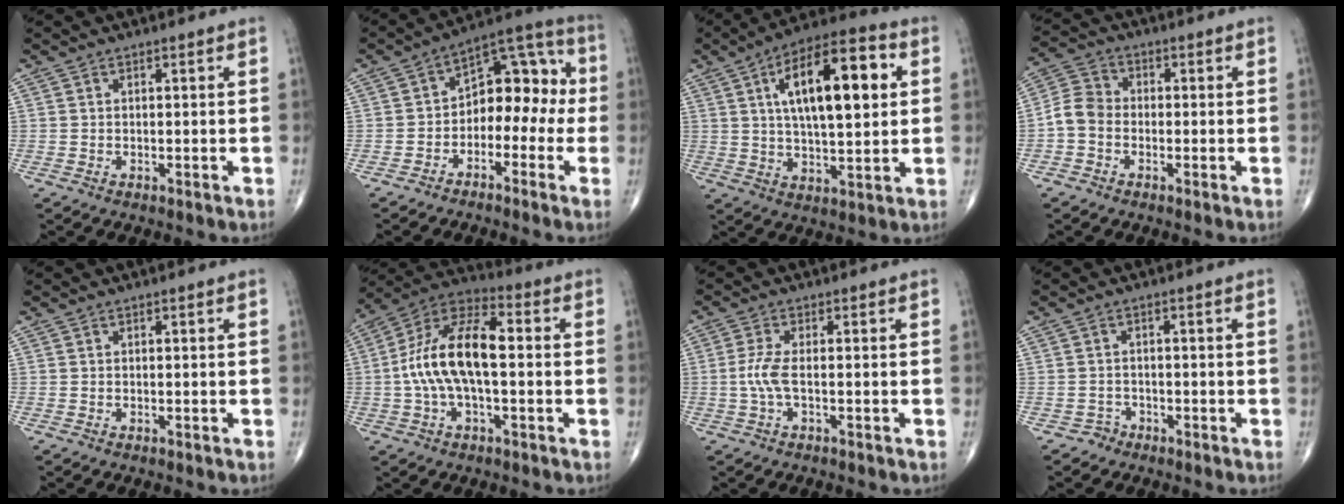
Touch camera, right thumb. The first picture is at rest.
{"total": 12.3, "force": [-2.1, 7.9, 9.2], "torque": [-0.088, 0.055, -0.046]}
{"total": 18.8, "force": [4.7, 7.3, 16.7], "torque": [-0.250, 0.007, 0.070]}
{"total": 5.5, "force": [-1.5, 4.5, 2.9], "torque": [-0.046, 0.018, -0.043]}
{"total": 0.0}
{"total": 15.5, "force": [-0.3, 7.1, 13.8], "torque": [-0.268, 0.044, -0.012]}
{"total": 3.7, "force": [-0.6, 1.0, 3.6], "torque": [-0.096, 0.000, -0.016]}
{"total": 1.7, "force": [-1.2, 1.2, -0.3], "torque": [0.013, 0.006, -0.026]}